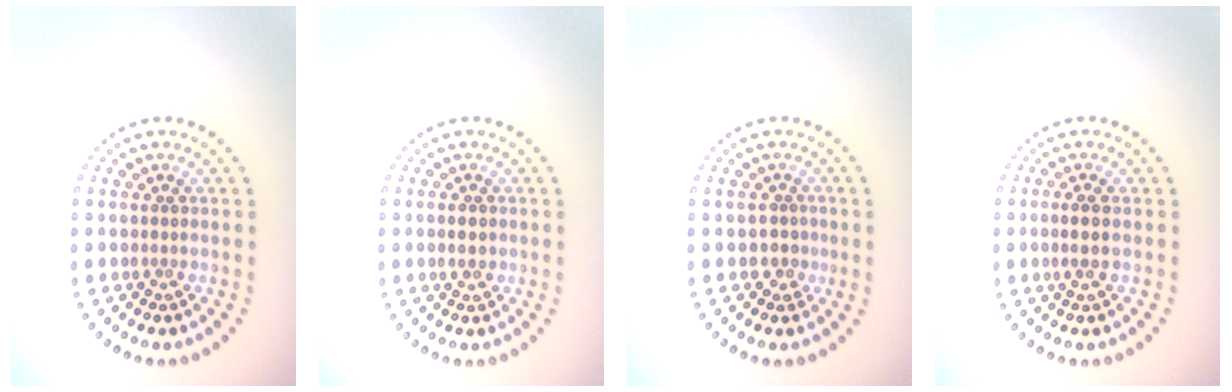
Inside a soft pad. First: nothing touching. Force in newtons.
{"total": 1.4, "press": 1.4, "slide": 0.1}
{"total": 1.5, "press": 1.2, "slide": 0.9}
{"total": 1.5, "press": 1.2, "slide": 1.0}